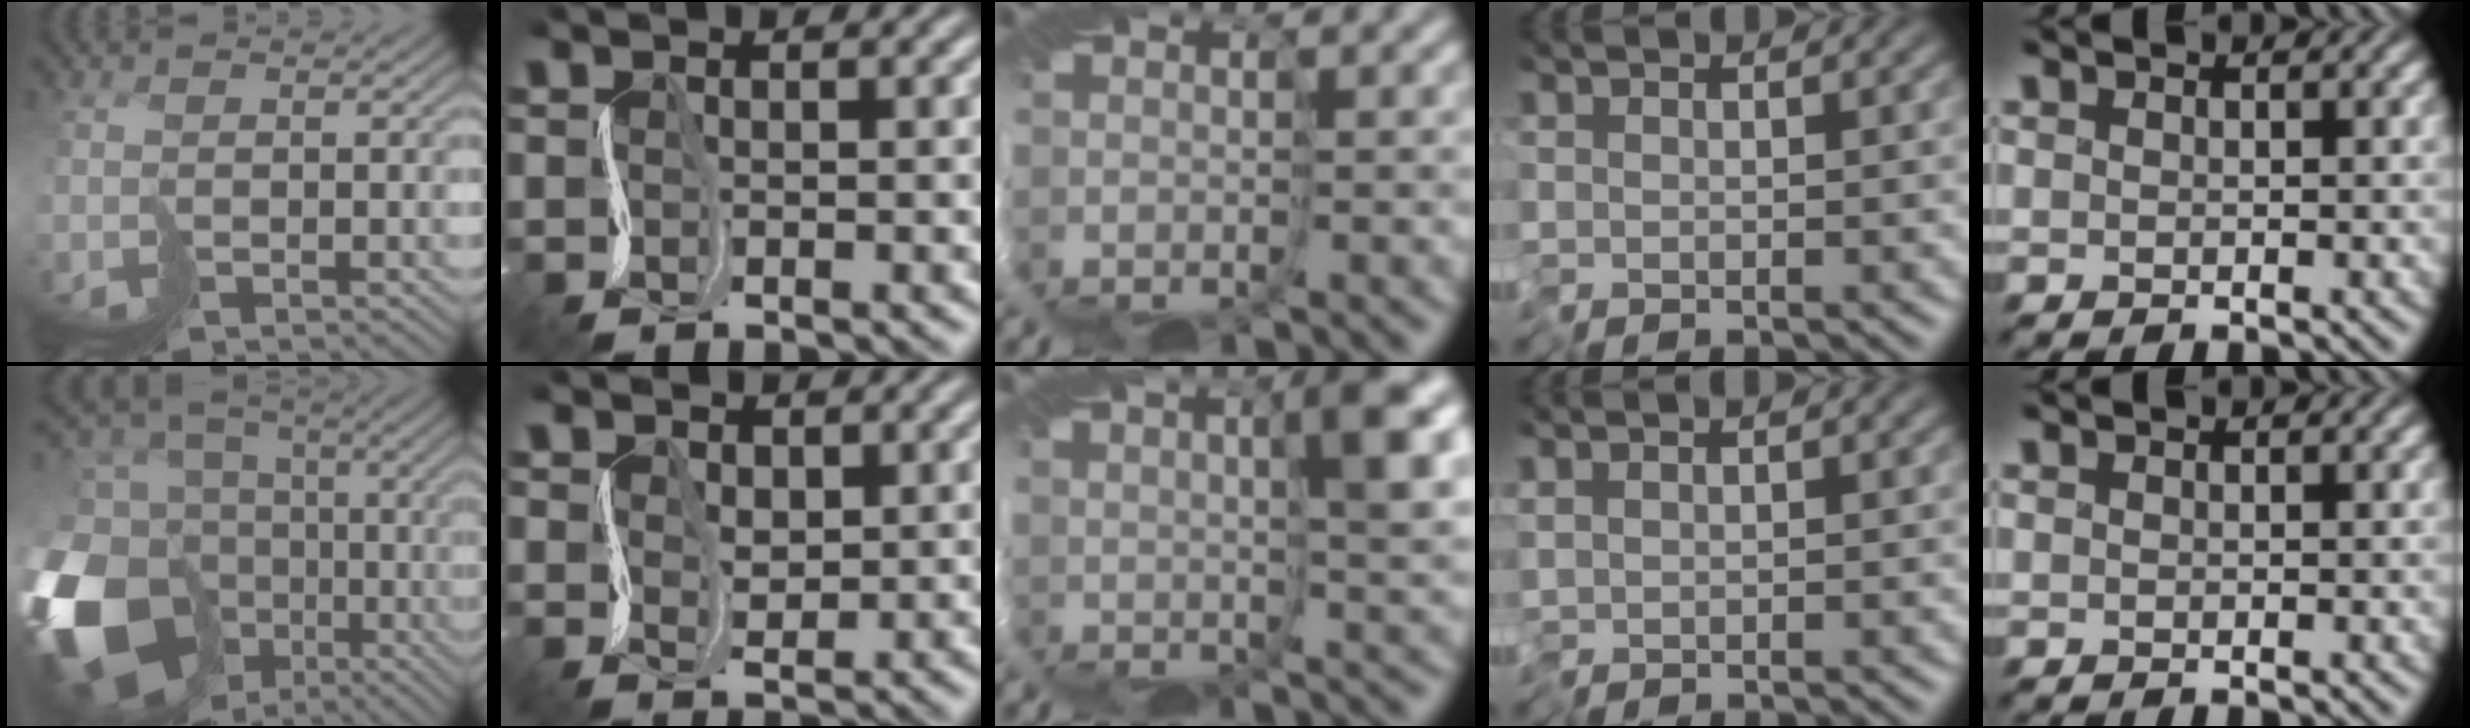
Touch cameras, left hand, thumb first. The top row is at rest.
{"thumb": {"total": 19.9, "force": [-5.1, 15.5, 11.4], "torque": [-0.320, -0.016, -0.038]}, "index": {"total": 2.3, "force": [1.1, 1.9, 0.9], "torque": [-0.027, 0.013, 0.011]}, "middle": {"total": 6.0, "force": [2.4, 0.7, 5.5], "torque": [-0.078, 0.008, 0.038]}, "ring": {"total": 0.6, "force": [0.0, 0.2, 0.6], "torque": [-0.013, 0.002, 0.000]}}